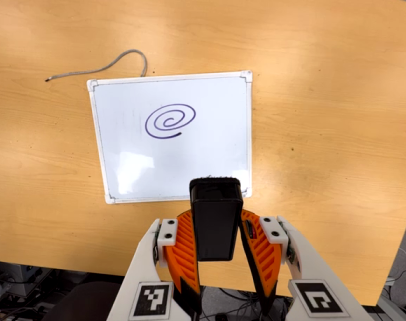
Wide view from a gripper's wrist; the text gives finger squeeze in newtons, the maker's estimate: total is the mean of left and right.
{"total": 6.1, "left": 4.9, "right": 7.3}